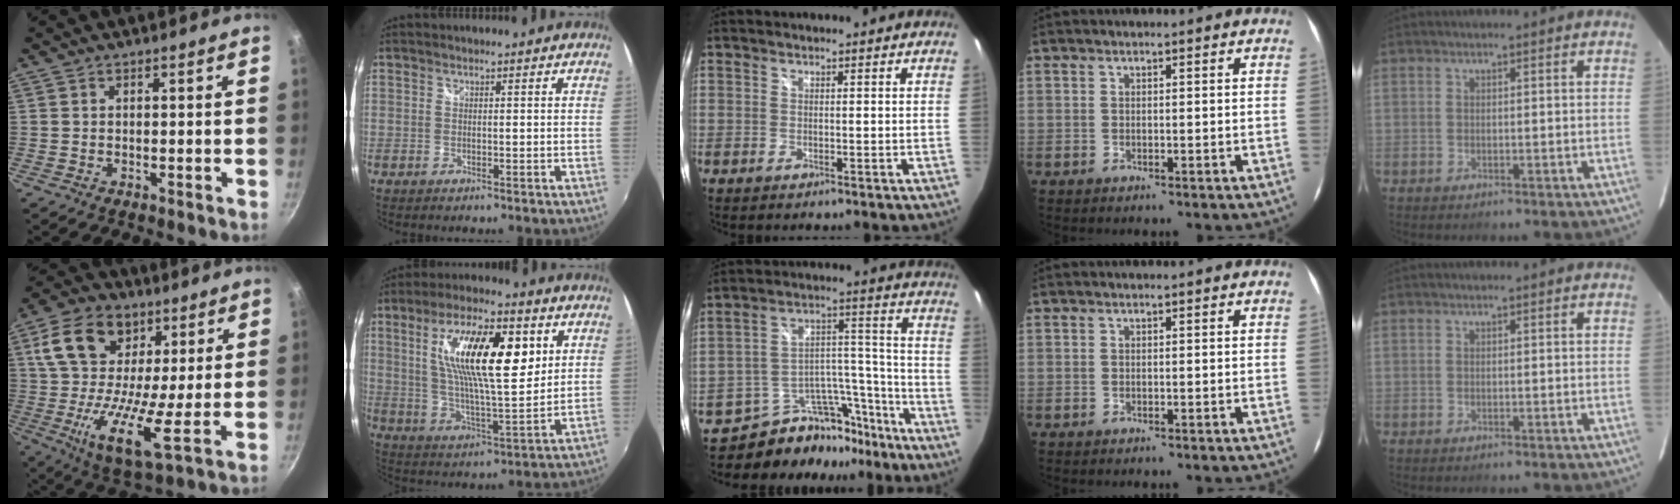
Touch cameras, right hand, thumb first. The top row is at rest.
{"thumb": {"total": 18.1, "force": [5.0, 10.6, 13.8], "torque": [-0.232, -0.019, 0.071]}, "index": {"total": 18.4, "force": [5.8, 5.7, 16.6], "torque": [-0.292, 0.007, 0.101]}, "middle": {"total": 14.3, "force": [-12.5, 6.6, 2.4], "torque": [-0.034, 0.073, -0.186]}}